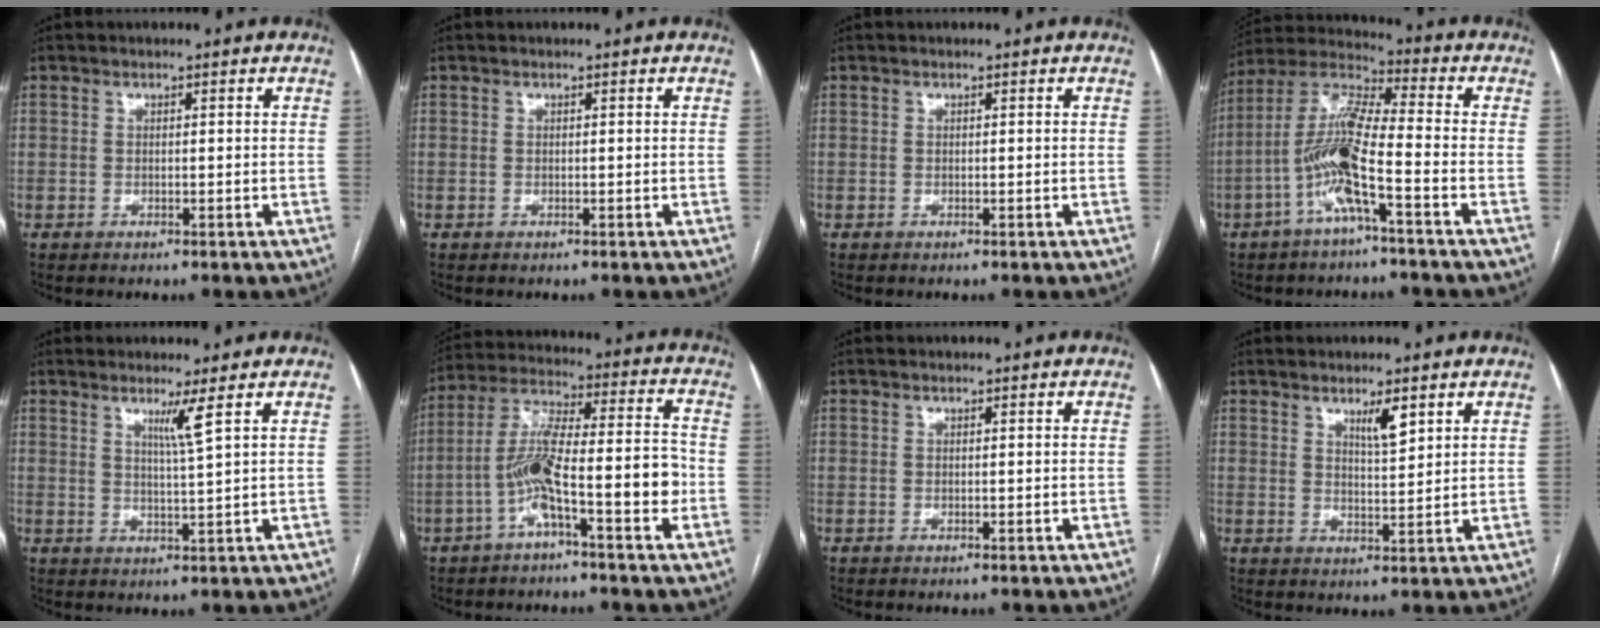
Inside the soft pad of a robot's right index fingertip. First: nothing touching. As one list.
[{"total": 0.0}, {"total": 0.0}, {"total": 11.5, "force": [-4.2, 0.6, 10.7], "torque": [-0.225, 0.011, -0.089]}, {"total": 3.3, "force": [1.8, -1.2, 2.5], "torque": [-0.047, -0.015, 0.036]}, {"total": 12.9, "force": [-4.4, 1.6, 12.0], "torque": [-0.219, 0.030, -0.076]}, {"total": 0.0}, {"total": 3.8, "force": [2.3, 0.6, 2.9], "torque": [-0.052, -0.004, 0.041]}]